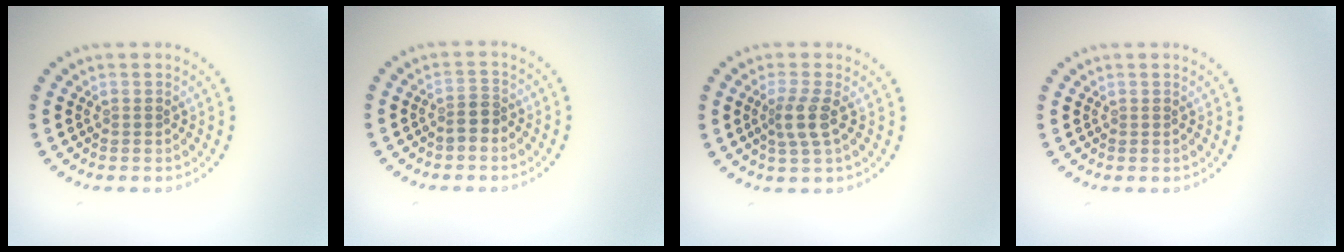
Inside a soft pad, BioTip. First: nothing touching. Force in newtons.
{"total": 1.6, "press": 1.5, "slide": 0.7}
{"total": 2.2, "press": 1.8, "slide": 1.3}
{"total": 0.0}